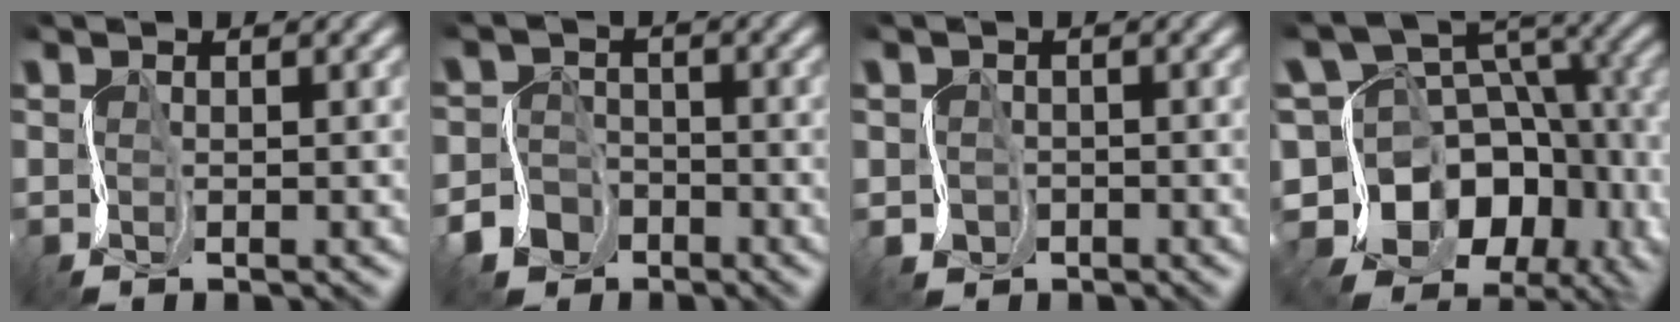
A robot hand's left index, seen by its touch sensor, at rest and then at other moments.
{"total": 6.2, "force": [-3.8, 4.8, 0.7], "torque": [0.000, -0.017, -0.078]}
{"total": 1.2, "force": [-0.3, 1.1, -0.2], "torque": [0.005, -0.003, -0.004]}
{"total": 15.1, "force": [-5.7, 11.2, 8.4], "torque": [-0.164, 0.008, -0.088]}